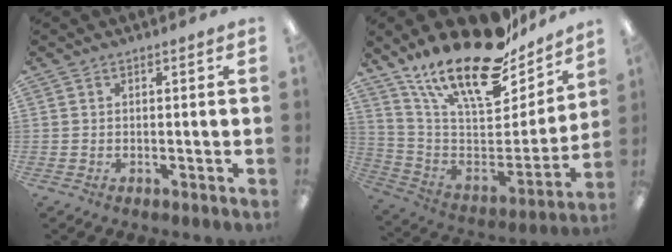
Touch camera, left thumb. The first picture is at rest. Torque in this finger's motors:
{"motor_torque": [1.68, 1.70, 1.40, -1.37, 0.25]}